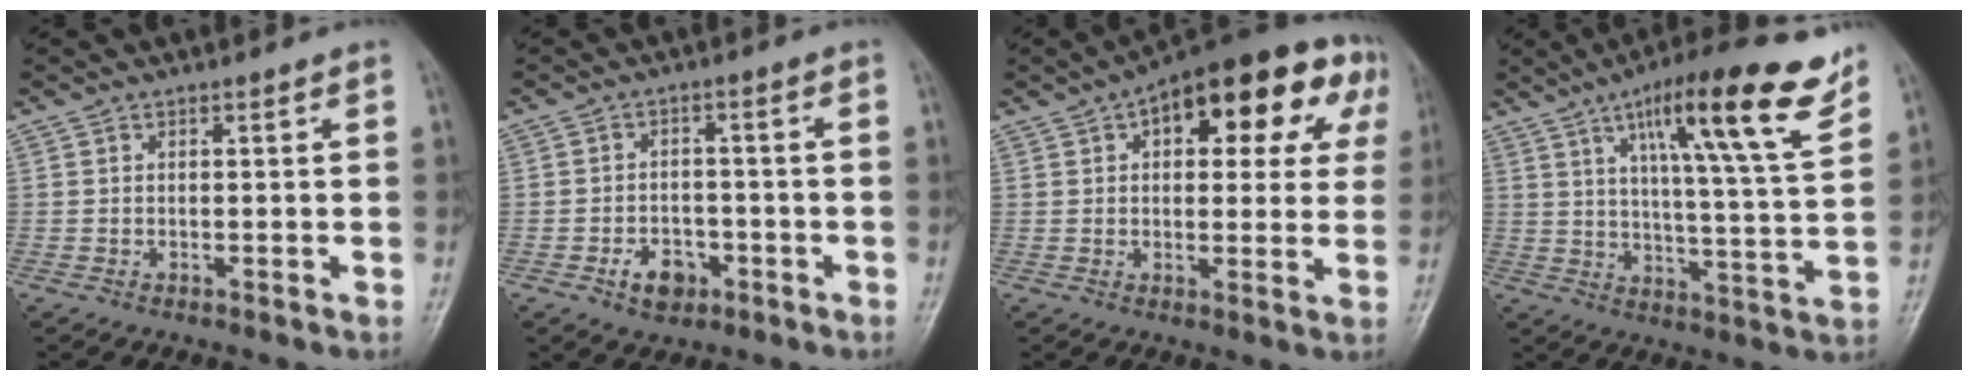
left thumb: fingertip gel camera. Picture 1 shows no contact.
{"total": 5.3, "force": [-2.7, 3.8, 2.6], "torque": [-0.025, 0.020, -0.040]}
{"total": 20.0, "force": [7.5, 9.8, 15.6], "torque": [-0.166, 0.027, 0.093]}
{"total": 18.9, "force": [10.9, 2.9, 15.2], "torque": [-0.213, -0.044, 0.166]}